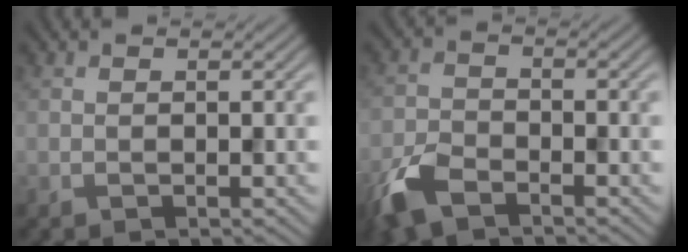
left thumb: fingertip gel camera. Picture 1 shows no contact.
{"total": 5.7, "force": [-4.0, 2.5, 3.1], "torque": [-0.073, -0.008, -0.092]}